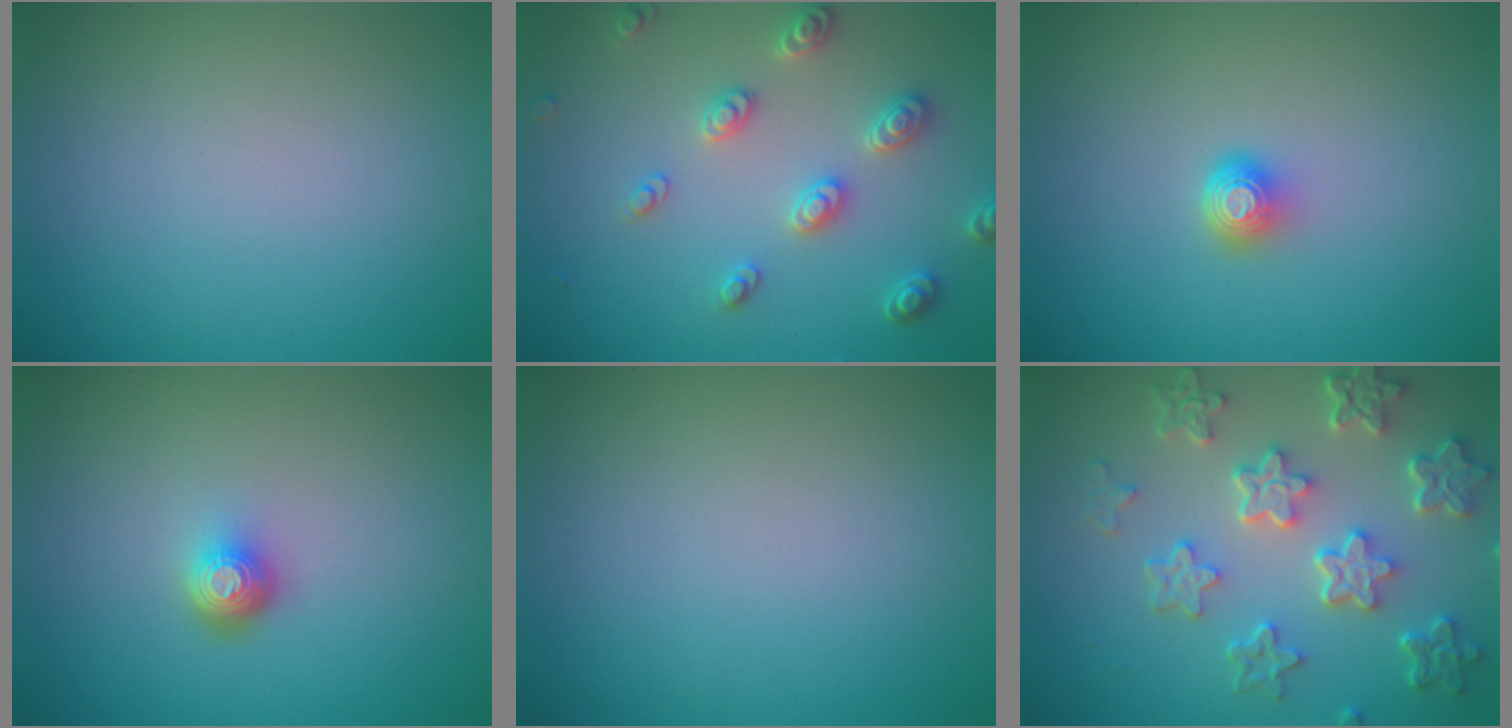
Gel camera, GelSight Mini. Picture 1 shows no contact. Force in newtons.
{"total": 3.2, "press": 3.0, "slide": 0.9}
{"total": 1.6, "press": 1.2, "slide": 1.1}
{"total": 1.9, "press": 1.4, "slide": 1.3}
{"total": 0.0}
{"total": 6.6, "press": 5.0, "slide": 4.3}